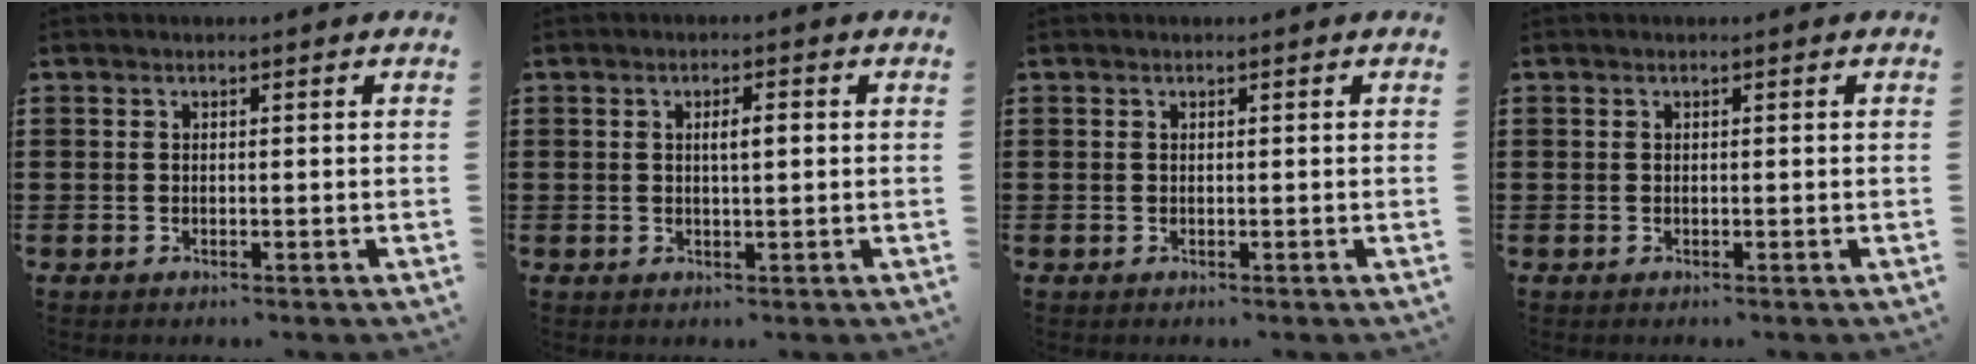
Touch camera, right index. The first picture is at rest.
{"total": 2.5, "force": [0.3, 0.6, 2.4], "torque": [-0.044, 0.002, 0.003]}
{"total": 0.0}
{"total": 0.0}